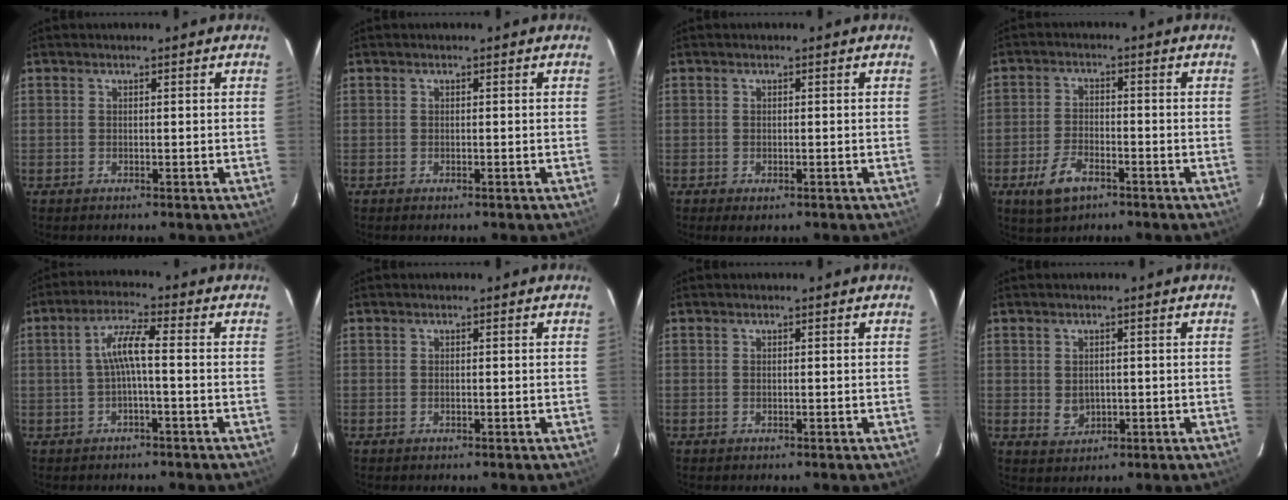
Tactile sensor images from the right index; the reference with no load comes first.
{"total": 0.0}
{"total": 1.6, "force": [-0.9, 0.9, 1.1], "torque": [-0.019, -0.005, -0.013]}
{"total": 6.8, "force": [-4.0, 3.3, 4.5], "torque": [-0.104, -0.003, -0.069]}
{"total": 4.9, "force": [-0.8, 0.4, 4.8], "torque": [-0.102, 0.011, -0.014]}
{"total": 0.0}
{"total": 0.0}
{"total": 3.0, "force": [-0.1, 2.6, 1.6], "torque": [-0.027, 0.001, 0.005]}